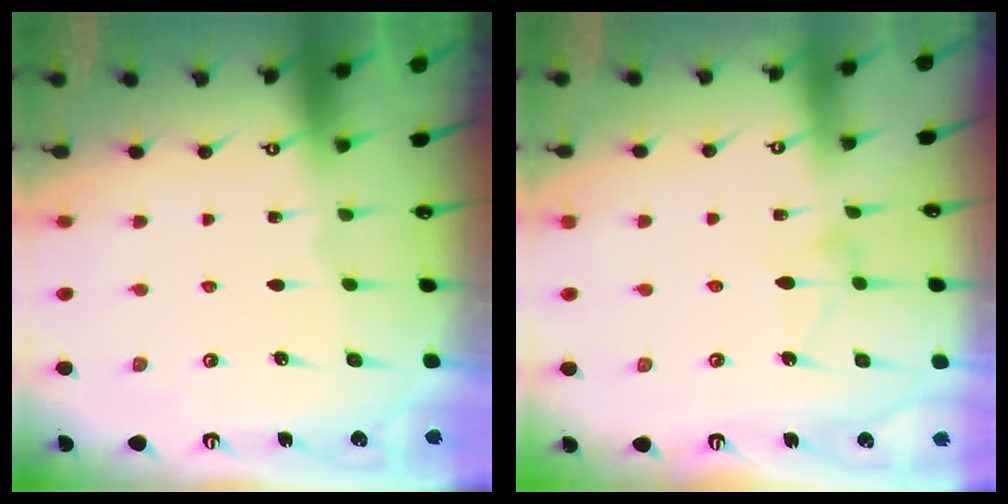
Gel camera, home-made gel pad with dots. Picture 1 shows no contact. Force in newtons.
{"total": 3.7, "press": 3.7, "slide": 0.1}